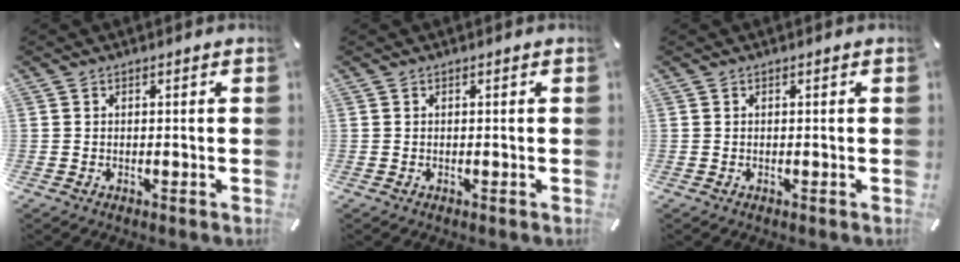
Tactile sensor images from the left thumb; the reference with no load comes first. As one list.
[{"total": 0.0}, {"total": 0.0}]